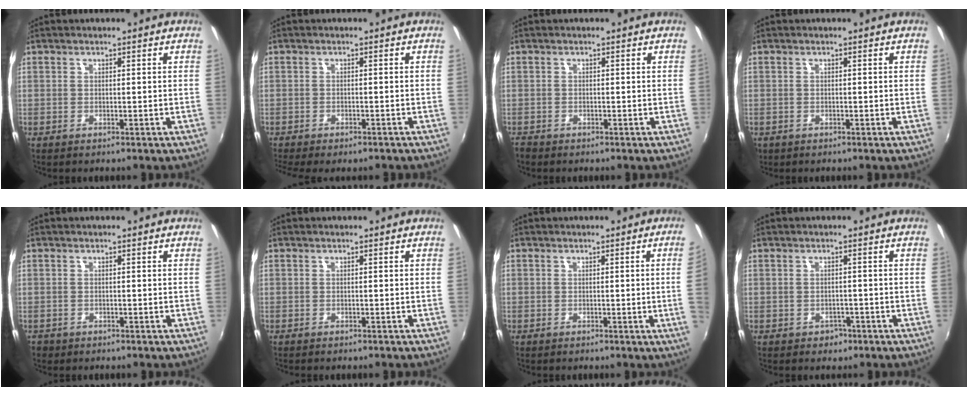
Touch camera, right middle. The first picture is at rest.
{"total": 5.6, "force": [-4.7, 1.5, 2.8], "torque": [-0.069, -0.028, -0.074]}
{"total": 1.6, "force": [-1.5, 0.7, 0.2], "torque": [-0.011, -0.007, -0.029]}
{"total": 1.1, "force": [-0.6, 0.8, 0.2], "torque": [-0.009, -0.004, -0.009]}
{"total": 1.6, "force": [-1.1, 1.2, 0.3], "torque": [-0.012, -0.003, -0.018]}
{"total": 1.0, "force": [-0.9, 0.2, 0.3], "torque": [-0.009, -0.006, -0.016]}
{"total": 3.3, "force": [0.0, -1.6, 2.8], "torque": [-0.047, -0.010, 0.006]}
{"total": 2.7, "force": [-1.5, 2.1, 0.7], "torque": [-0.018, -0.001, -0.018]}